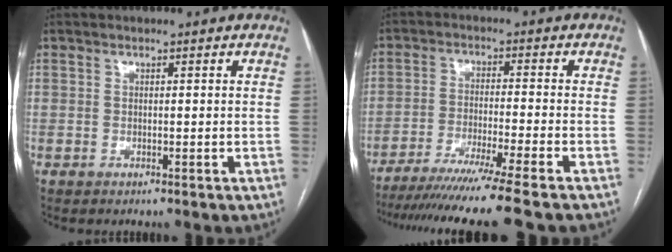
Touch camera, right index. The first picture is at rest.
{"total": 15.4, "force": [-12.9, -2.4, 8.0], "torque": [-0.115, -0.048, -0.203]}